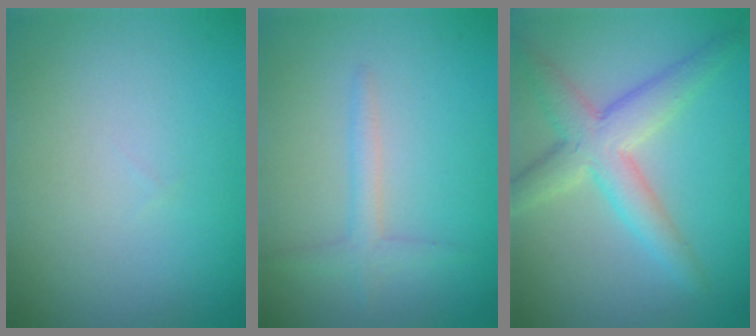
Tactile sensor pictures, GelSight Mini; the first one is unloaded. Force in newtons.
{"total": 1.7, "press": 1.7, "slide": 0.1}
{"total": 5.0, "press": 5.0, "slide": 0.2}